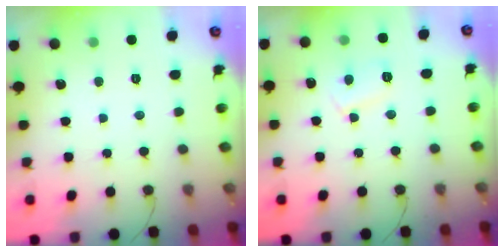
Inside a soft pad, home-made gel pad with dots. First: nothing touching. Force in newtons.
{"total": 6.2, "press": 6.2, "slide": 0.5}